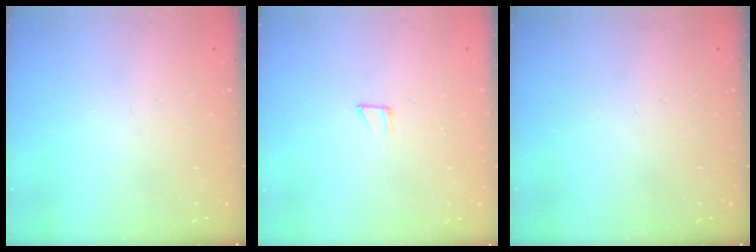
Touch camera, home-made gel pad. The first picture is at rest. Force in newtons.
{"total": 2.6, "press": 2.6, "slide": 0.1}
{"total": 0.0}